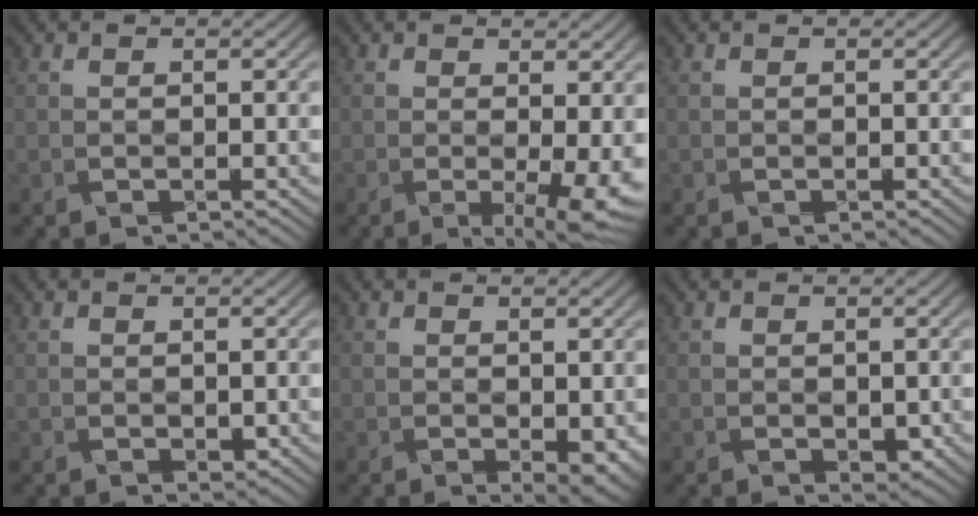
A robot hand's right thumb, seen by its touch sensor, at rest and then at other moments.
{"total": 5.9, "force": [-0.5, 1.4, 5.7], "torque": [-0.074, -0.004, -0.002]}
{"total": 0.0}
{"total": 0.7, "force": [0.1, 0.5, 0.5], "torque": [-0.008, -0.003, 0.011]}
{"total": 2.7, "force": [-0.4, 1.3, 2.3], "torque": [-0.035, -0.005, 0.006]}
{"total": 1.2, "force": [0.0, 0.8, 0.9], "torque": [-0.016, -0.006, 0.010]}